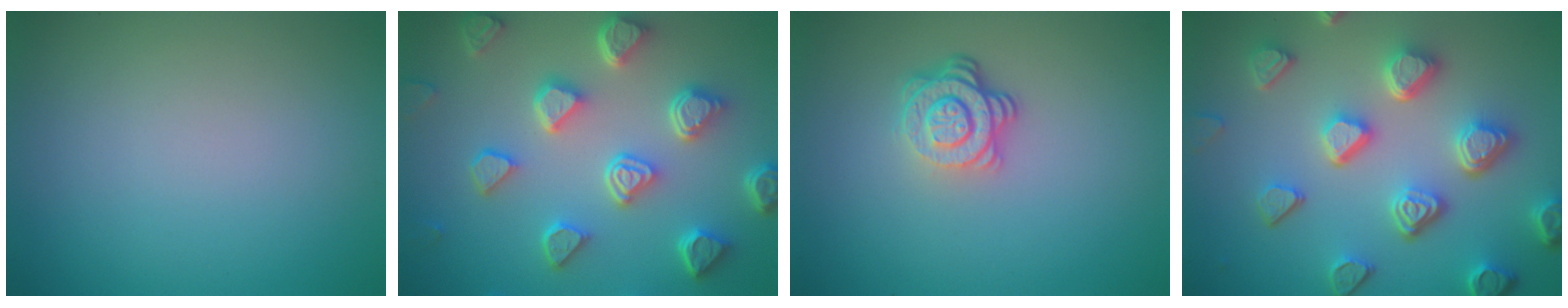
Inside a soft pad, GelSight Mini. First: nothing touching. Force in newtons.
{"total": 6.6, "press": 5.3, "slide": 4.0}
{"total": 3.9, "press": 2.8, "slide": 2.7}
{"total": 6.7, "press": 5.4, "slide": 4.1}